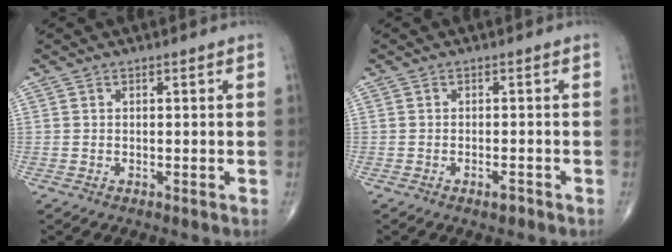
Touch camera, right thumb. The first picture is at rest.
{"total": 1.7, "force": [-1.1, 0.6, 1.2], "torque": [-0.021, 0.001, -0.019]}